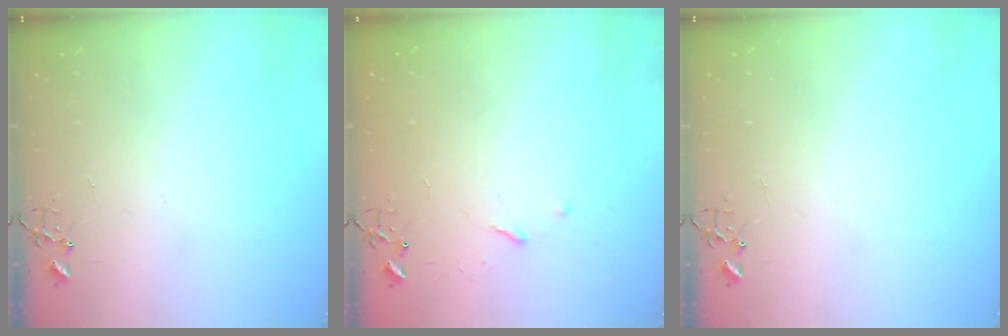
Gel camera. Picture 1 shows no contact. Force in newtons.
{"total": 3.4, "press": 3.3, "slide": 0.6}
{"total": 0.0}